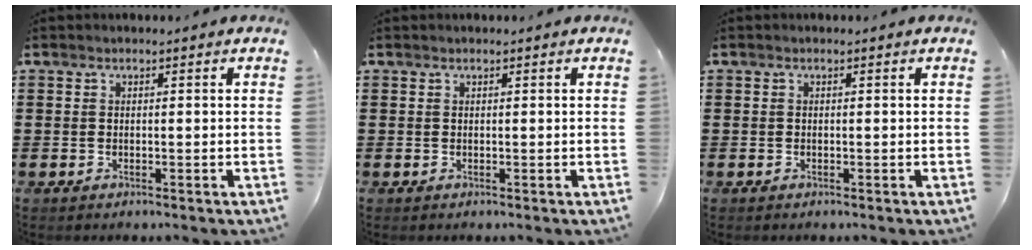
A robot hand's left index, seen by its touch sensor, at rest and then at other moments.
{"total": 0.0}
{"total": 0.0}